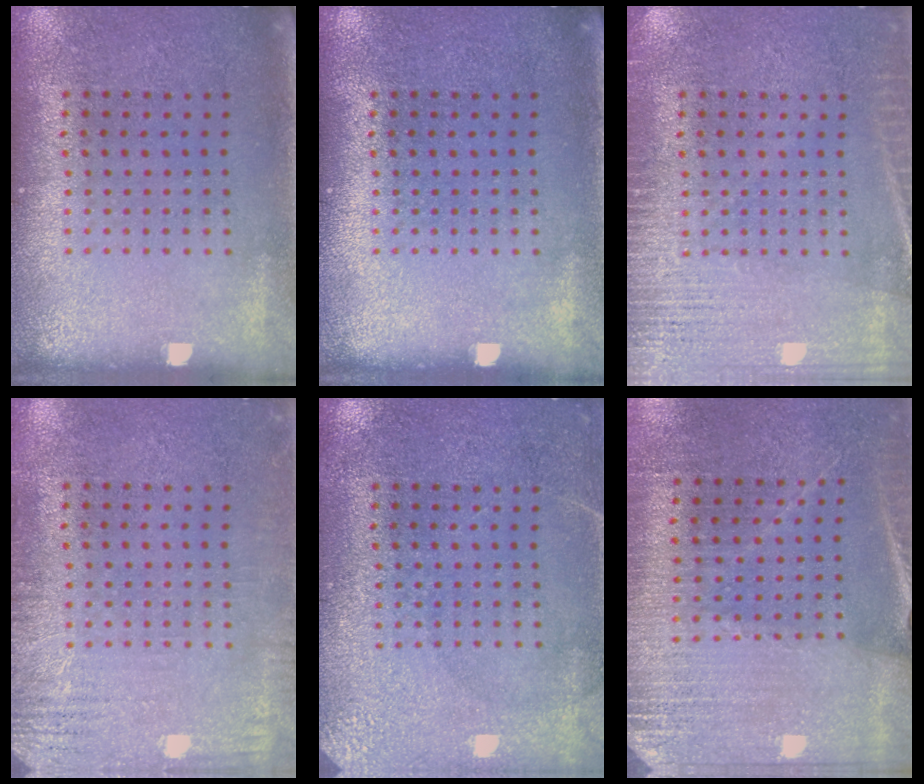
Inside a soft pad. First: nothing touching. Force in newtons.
{"total": 0.0}
{"total": 3.6, "press": 3.6, "slide": 0.6}
{"total": 2.9, "press": 2.9, "slide": 0.4}
{"total": 3.6, "press": 3.6, "slide": 0.4}
{"total": 2.9, "press": 2.9, "slide": 0.2}